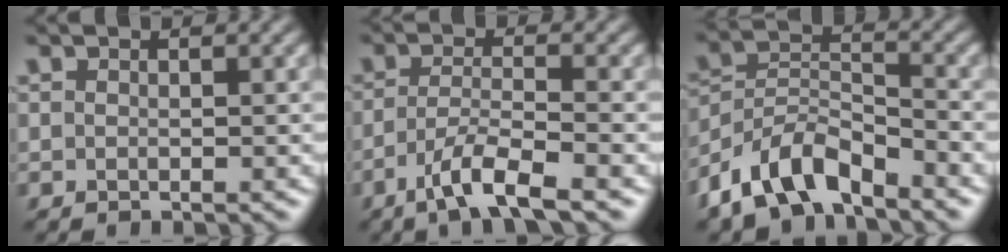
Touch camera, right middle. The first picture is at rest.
{"total": 4.7, "force": [-2.9, 0.8, 3.6], "torque": [-0.069, 0.000, -0.061]}
{"total": 6.9, "force": [-5.2, 3.0, 3.4], "torque": [-0.061, -0.001, -0.108]}